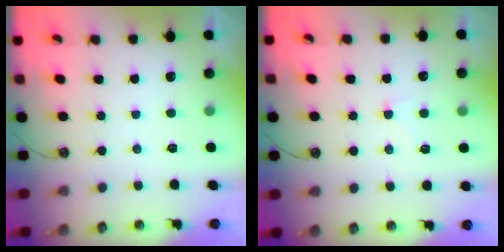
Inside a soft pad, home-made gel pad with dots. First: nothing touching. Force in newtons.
{"total": 1.3, "press": 1.0, "slide": 0.9}